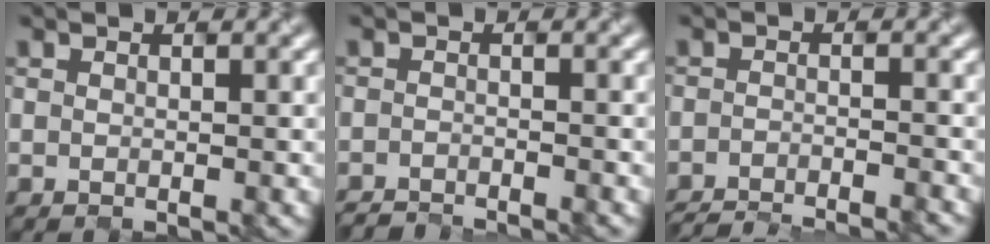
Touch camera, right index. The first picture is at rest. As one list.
[{"total": 2.0, "force": [-2.0, -0.1, -0.1], "torque": [0.013, -0.005, -0.035]}, {"total": 6.0, "force": [-5.8, 0.5, 1.5], "torque": [-0.010, -0.006, -0.080]}]